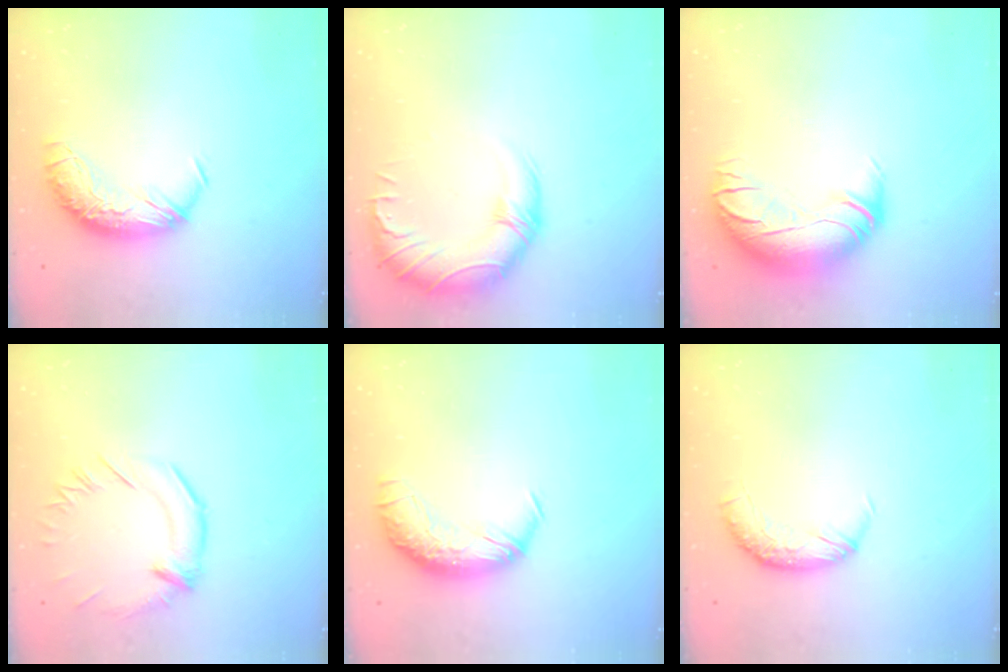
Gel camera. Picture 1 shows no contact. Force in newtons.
{"total": 3.1, "press": 0.8, "slide": 2.9}
{"total": 2.7, "press": 0.5, "slide": 2.7}
{"total": 1.4, "press": 0.7, "slide": 1.2}
{"total": 1.5, "press": 0.2, "slide": 1.5}
{"total": 4.2, "press": 4.1, "slide": 1.2}